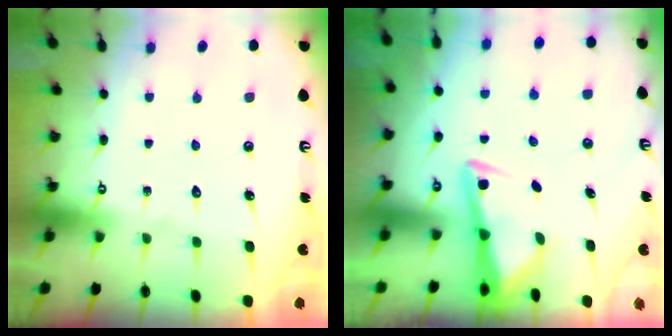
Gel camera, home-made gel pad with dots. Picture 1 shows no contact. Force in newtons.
{"total": 3.0, "press": 2.9, "slide": 0.4}